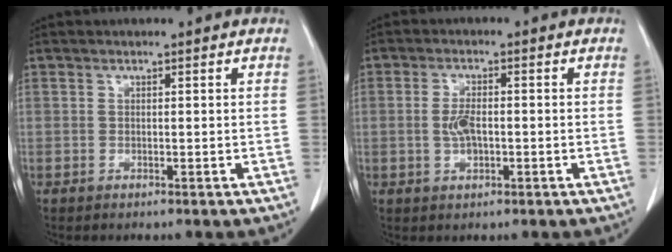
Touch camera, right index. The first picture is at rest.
{"total": 3.5, "force": [-0.4, 1.4, 3.2], "torque": [-0.068, 0.001, -0.007]}